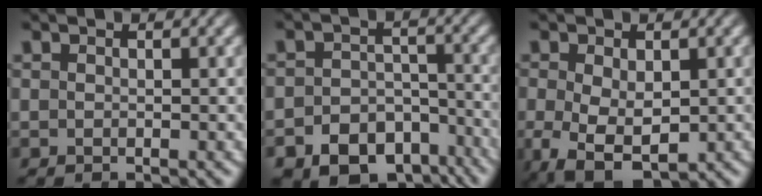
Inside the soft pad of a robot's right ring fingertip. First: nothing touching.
{"total": 10.7, "force": [-7.9, 6.6, 2.8], "torque": [-0.032, -0.029, -0.123]}
{"total": 8.2, "force": [-4.0, 5.3, 4.9], "torque": [-0.121, -0.068, -0.032]}